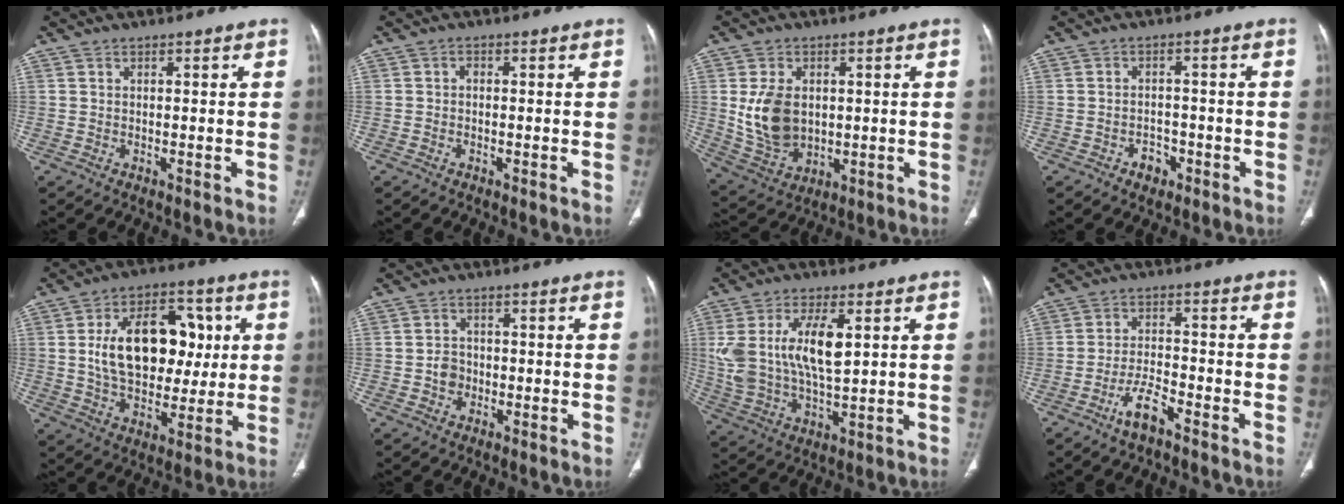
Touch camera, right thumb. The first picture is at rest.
{"total": 0.7, "force": [-0.3, 0.5, 0.5], "torque": [-0.002, 0.002, -0.012]}
{"total": 10.7, "force": [1.0, 7.6, 7.6], "torque": [-0.125, -0.009, 0.037]}
{"total": 3.1, "force": [-1.8, 2.2, 1.3], "torque": [-0.003, 0.016, -0.026]}
{"total": 19.3, "force": [2.9, 12.4, 14.6], "torque": [-0.192, 0.010, 0.049]}
{"total": 3.0, "force": [-0.8, 2.6, 1.2], "torque": [-0.005, 0.011, -0.018]}
{"total": 14.4, "force": [3.4, 6.6, 12.3], "torque": [-0.249, -0.010, 0.072]}
{"total": 5.5, "force": [-3.9, 1.4, 3.7], "torque": [-0.072, 0.022, -0.075]}